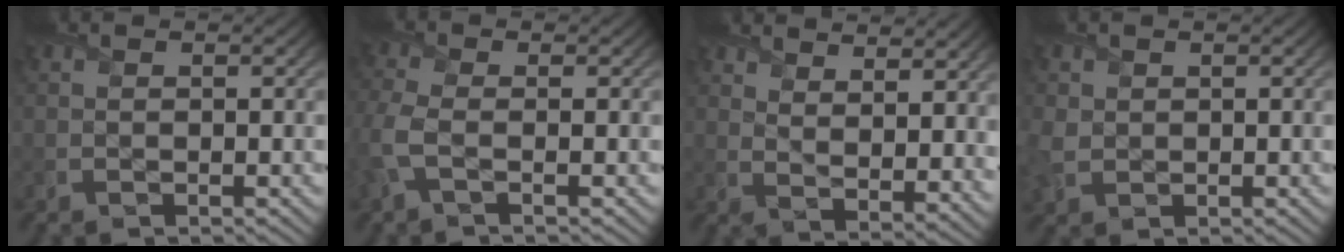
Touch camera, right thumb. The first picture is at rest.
{"total": 4.1, "force": [-1.2, 1.8, 3.4], "torque": [-0.102, -0.002, -0.035]}
{"total": 9.2, "force": [6.7, 3.2, 5.5], "torque": [-0.100, -0.003, 0.108]}
{"total": 3.7, "force": [0.6, 3.1, 1.8], "torque": [-0.063, -0.002, 0.011]}